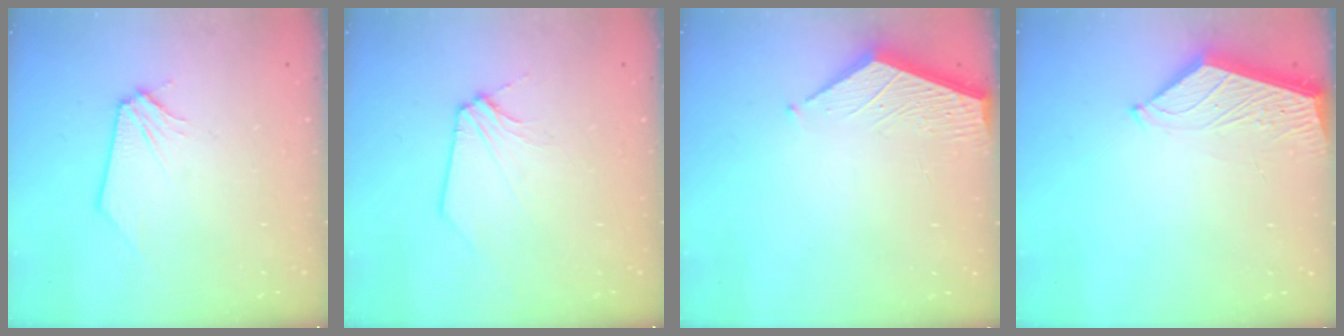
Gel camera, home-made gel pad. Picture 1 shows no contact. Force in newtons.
{"total": 2.8, "press": 2.7, "slide": 0.4}
{"total": 3.3, "press": 3.3, "slide": 0.4}
{"total": 4.0, "press": 4.0, "slide": 0.4}